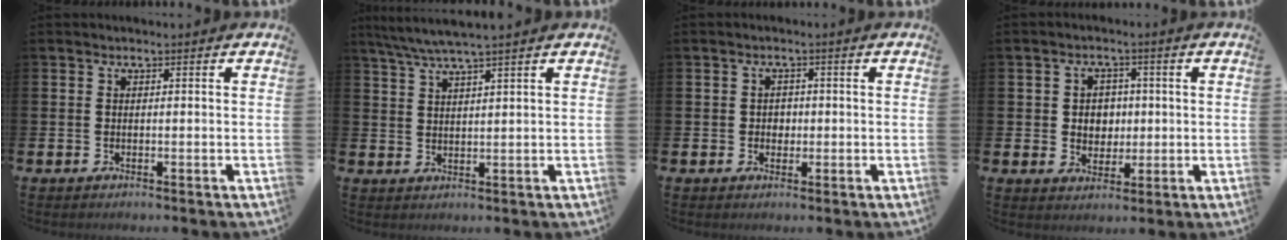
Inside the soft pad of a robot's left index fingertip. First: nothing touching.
{"total": 4.5, "force": [4.0, -0.4, 2.1], "torque": [-0.055, -0.010, 0.072]}
{"total": 1.7, "force": [0.1, 1.6, 0.6], "torque": [0.007, 0.002, -0.005]}
{"total": 3.6, "force": [0.8, 3.3, 1.3], "torque": [-0.016, 0.004, 0.004]}